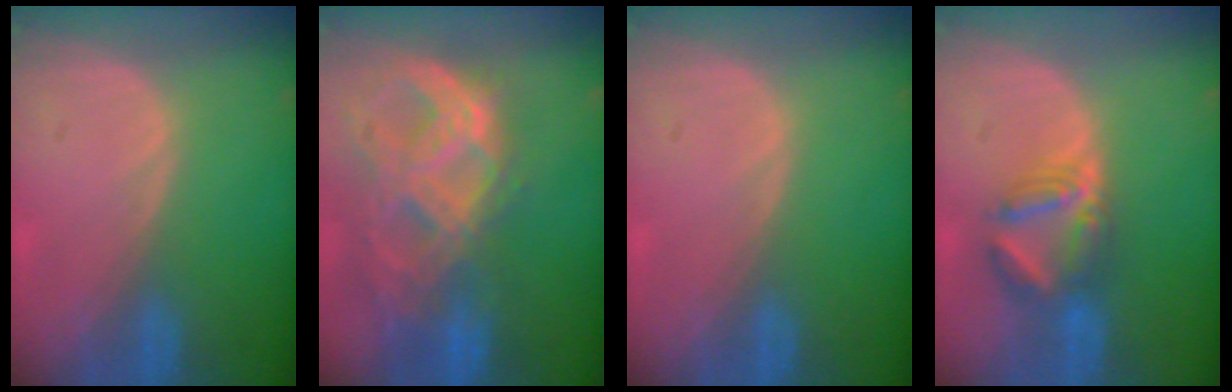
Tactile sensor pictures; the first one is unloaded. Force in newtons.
{"total": 11.3, "press": 9.6, "slide": 6.0}
{"total": 0.0}
{"total": 5.9, "press": 5.9, "slide": 0.5}